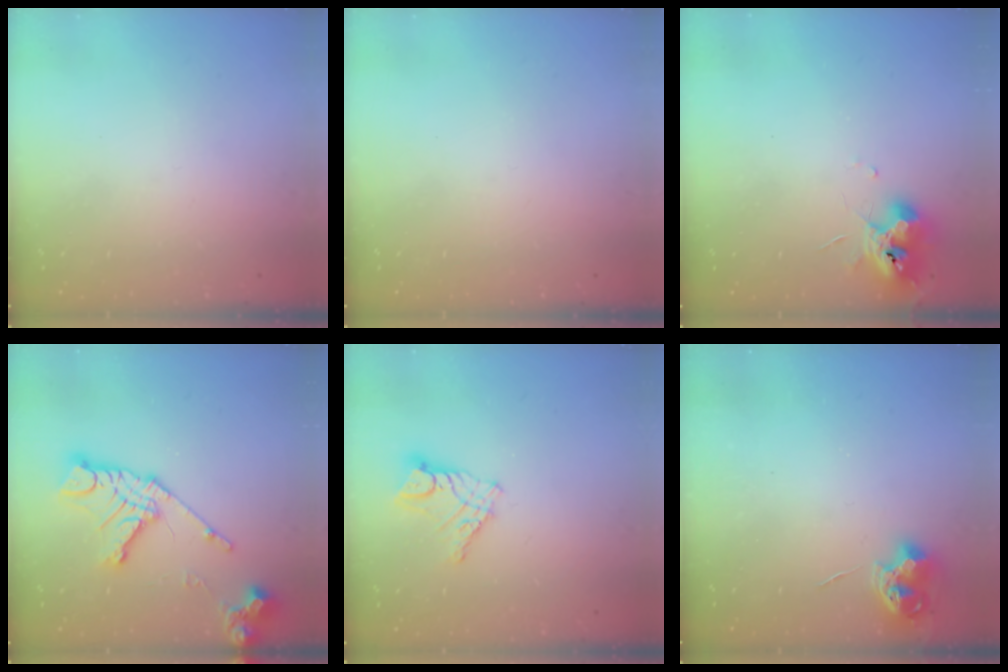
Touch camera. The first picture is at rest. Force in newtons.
{"total": 0.0}
{"total": 10.9, "press": 10.9, "slide": 0.8}
{"total": 17.1, "press": 17.0, "slide": 1.8}
{"total": 9.7, "press": 9.7, "slide": 0.6}
{"total": 8.4, "press": 8.4, "slide": 0.3}